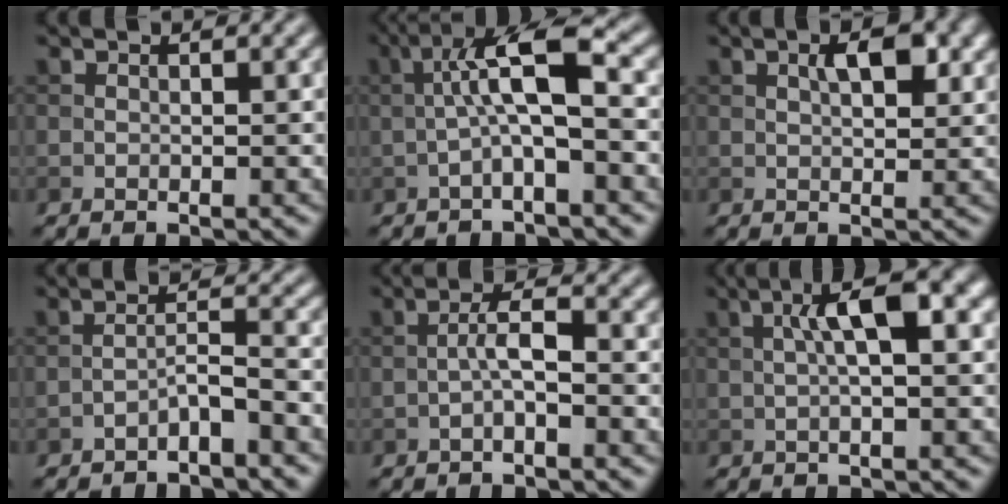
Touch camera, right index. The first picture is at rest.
{"total": 6.1, "force": [-0.4, 1.3, 5.9], "torque": [-0.107, 0.025, -0.017]}
{"total": 3.1, "force": [1.1, 1.4, 2.6], "torque": [-0.039, 0.002, 0.019]}
{"total": 2.6, "force": [-2.0, 0.3, 1.6], "torque": [-0.028, 0.012, -0.041]}
{"total": 2.3, "force": [-0.9, 0.4, 2.1], "torque": [-0.042, 0.011, -0.021]}
{"total": 5.2, "force": [1.0, 1.1, 5.0], "torque": [-0.085, 0.014, 0.015]}